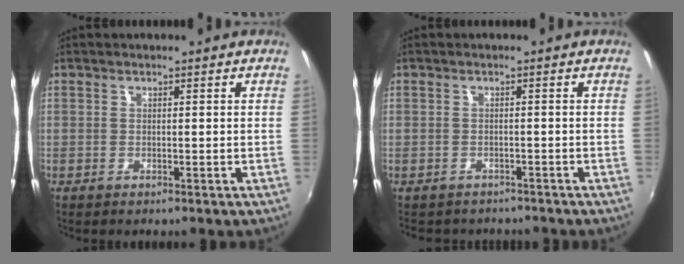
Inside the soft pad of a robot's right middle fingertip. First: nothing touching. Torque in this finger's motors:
{"motor_torque": [0.90, -1.24, 0.04, -0.01]}